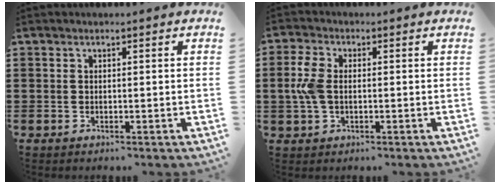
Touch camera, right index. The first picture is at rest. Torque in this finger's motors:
{"motor_torque": [1.26, -0.27, 0.36, 0.19]}